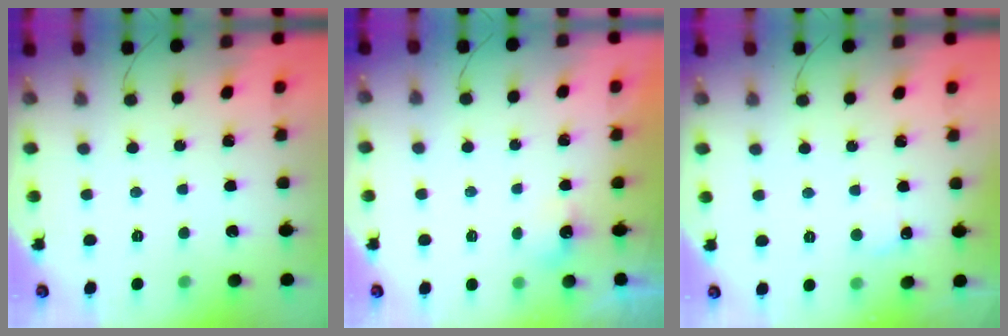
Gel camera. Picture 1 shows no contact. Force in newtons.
{"total": 1.7, "press": 1.5, "slide": 0.7}
{"total": 4.0, "press": 3.9, "slide": 1.2}